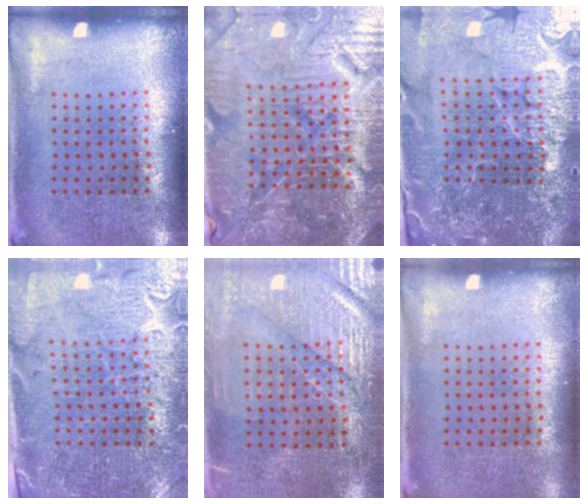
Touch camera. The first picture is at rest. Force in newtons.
{"total": 5.6, "press": 5.3, "slide": 2.0}
{"total": 6.2, "press": 5.5, "slide": 2.9}
{"total": 3.3, "press": 3.2, "slide": 0.9}
{"total": 3.2, "press": 3.0, "slide": 1.1}
{"total": 0.0}